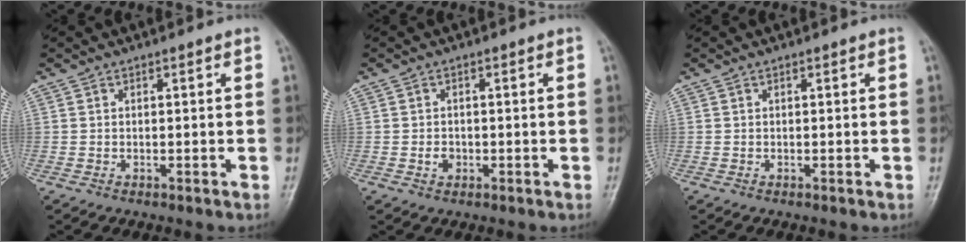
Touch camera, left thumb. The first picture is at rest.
{"total": 1.9, "force": [-0.5, 1.6, 0.9], "torque": [-0.008, 0.004, -0.008]}
{"total": 0.0}